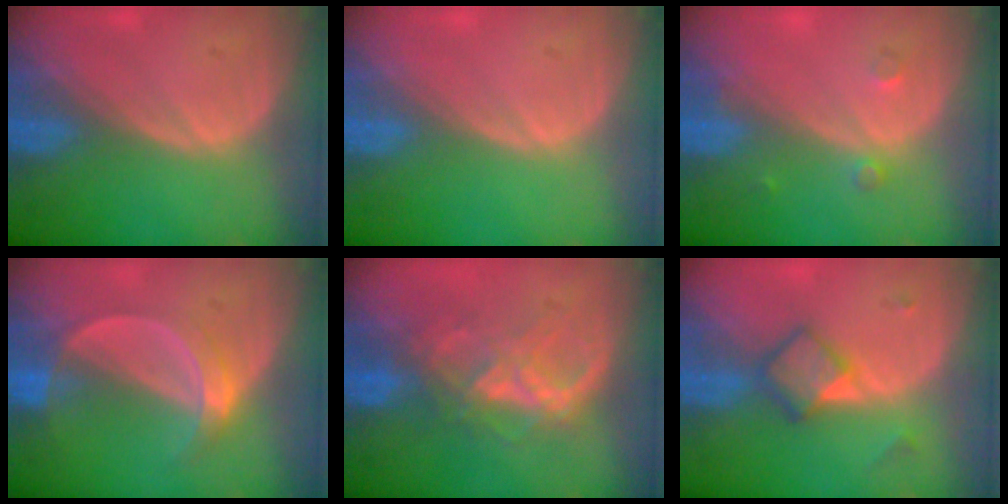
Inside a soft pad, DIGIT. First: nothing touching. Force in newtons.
{"total": 0.0}
{"total": 1.5, "press": 1.5, "slide": 0.1}
{"total": 5.3, "press": 4.7, "slide": 2.3}
{"total": 6.4, "press": 6.4, "slide": 0.8}
{"total": 4.7, "press": 4.4, "slide": 1.6}